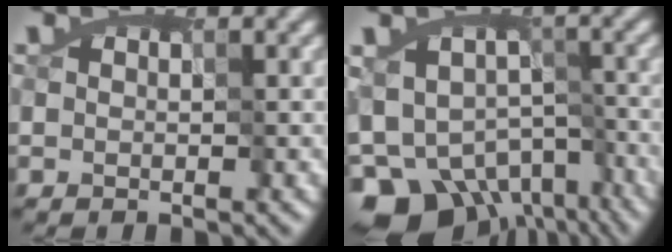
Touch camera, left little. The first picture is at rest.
{"total": 10.1, "force": [-7.3, 5.6, 4.1], "torque": [-0.062, -0.008, -0.112]}